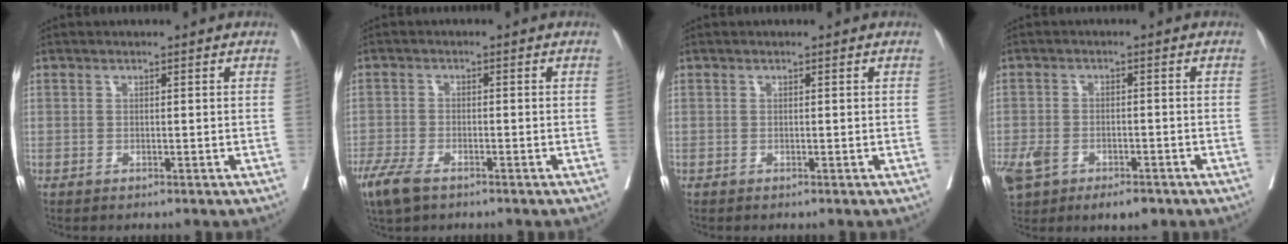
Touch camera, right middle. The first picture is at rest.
{"total": 6.1, "force": [-4.2, 2.2, 3.8], "torque": [-0.075, -0.012, -0.075]}
{"total": 0.0}
{"total": 9.9, "force": [-5.6, 5.4, 6.2], "torque": [-0.130, -0.003, -0.085]}